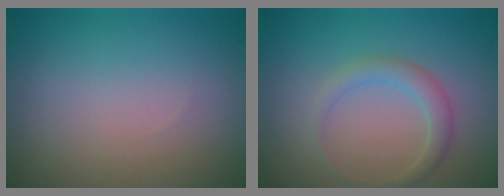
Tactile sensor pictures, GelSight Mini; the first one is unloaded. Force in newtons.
{"total": 1.8, "press": 1.8, "slide": 0.2}